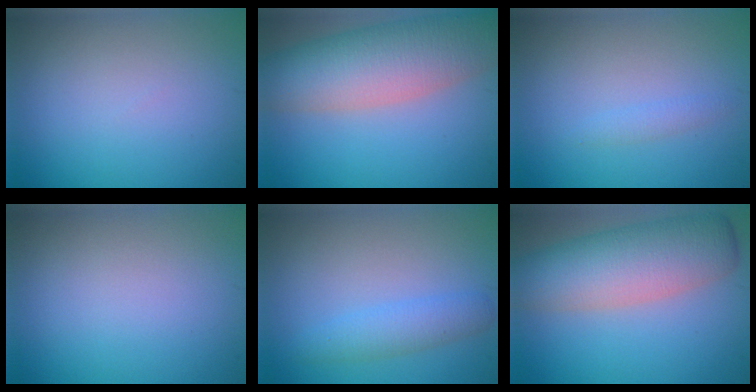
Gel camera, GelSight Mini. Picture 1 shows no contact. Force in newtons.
{"total": 9.4, "press": 9.4, "slide": 0.4}
{"total": 0.9, "press": 0.9, "slide": 0.1}
{"total": 0.0}
{"total": 2.5, "press": 2.5, "slide": 0.0}
{"total": 8.3, "press": 8.3, "slide": 0.2}